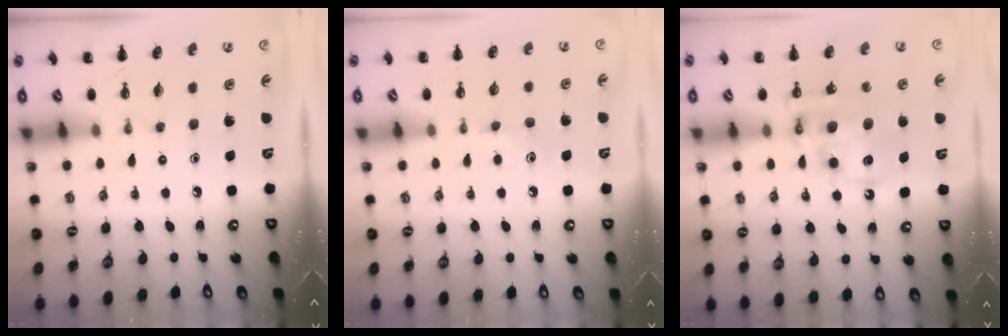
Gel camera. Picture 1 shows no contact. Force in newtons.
{"total": 4.0, "press": 3.8, "slide": 1.2}
{"total": 12.2, "press": 11.8, "slide": 3.0}